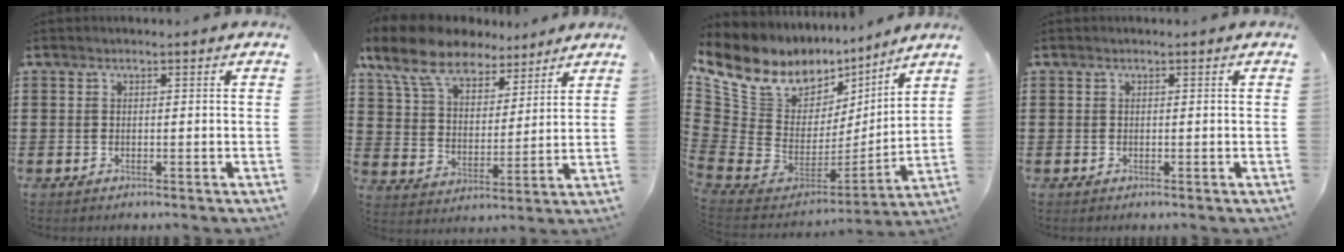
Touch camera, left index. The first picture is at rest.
{"total": 10.8, "force": [8.7, 4.2, 4.8], "torque": [-0.130, -0.025, 0.161]}
{"total": 9.8, "force": [6.3, 6.8, 3.3], "torque": [-0.121, -0.053, 0.112]}
{"total": 0.0}